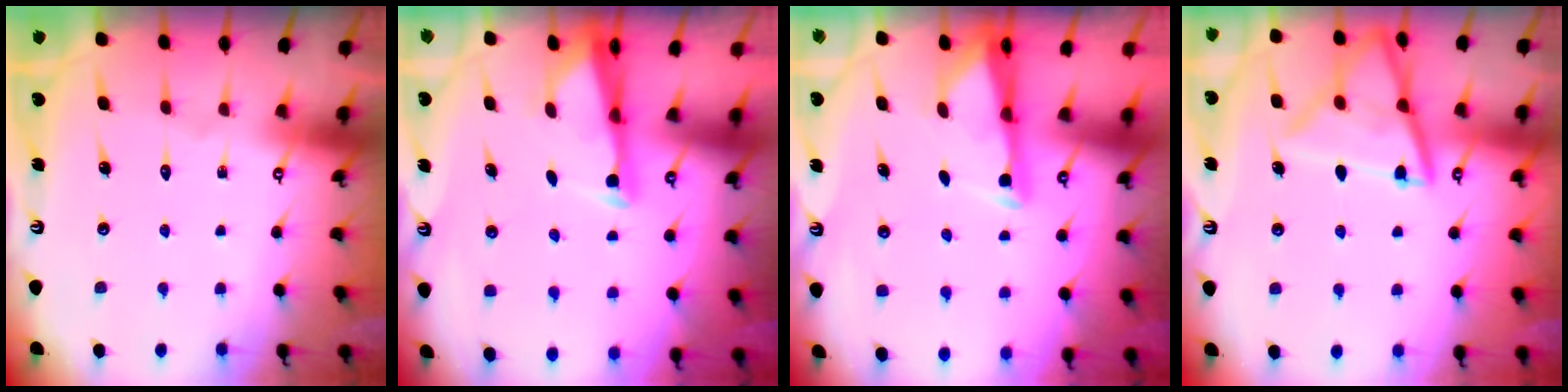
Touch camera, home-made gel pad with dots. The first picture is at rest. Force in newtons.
{"total": 2.7, "press": 2.6, "slide": 0.7}
{"total": 3.0, "press": 2.9, "slide": 0.4}
{"total": 14.2, "press": 14.1, "slide": 1.4}